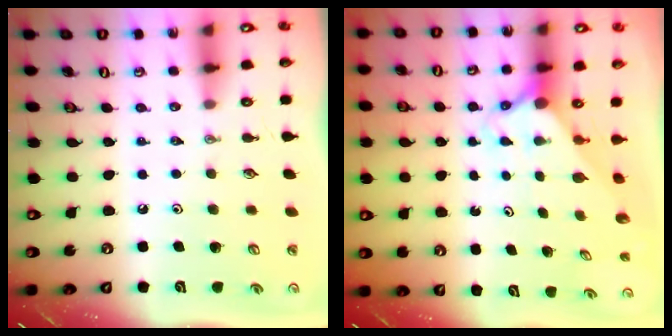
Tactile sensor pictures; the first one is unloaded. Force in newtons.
{"total": 2.2, "press": 2.2, "slide": 0.2}